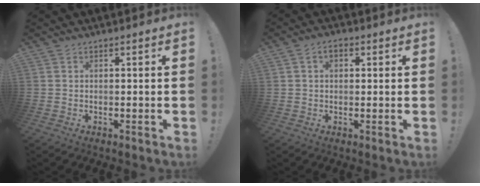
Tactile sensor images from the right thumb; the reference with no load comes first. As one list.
[{"total": 3.4, "force": [1.0, 2.2, 2.4], "torque": [-0.031, 0.001, 0.016]}]